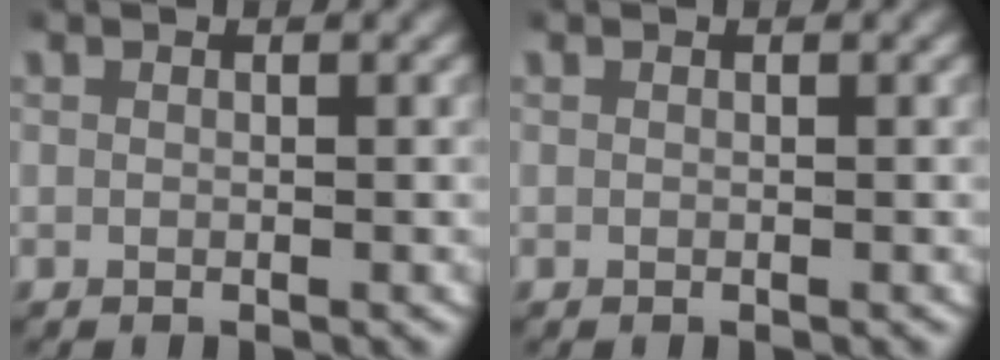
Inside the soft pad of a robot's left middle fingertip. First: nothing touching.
{"total": 0.0}